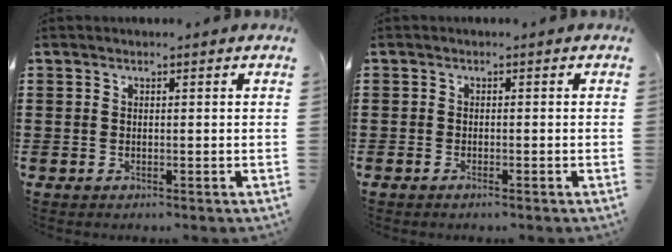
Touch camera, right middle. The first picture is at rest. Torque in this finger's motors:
{"motor_torque": [-0.65, 0.35, -0.01, -0.01]}